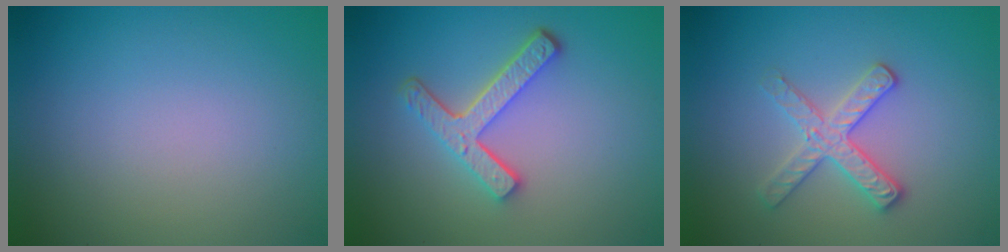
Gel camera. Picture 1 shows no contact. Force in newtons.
{"total": 4.3, "press": 3.3, "slide": 2.8}
{"total": 2.9, "press": 2.8, "slide": 0.8}